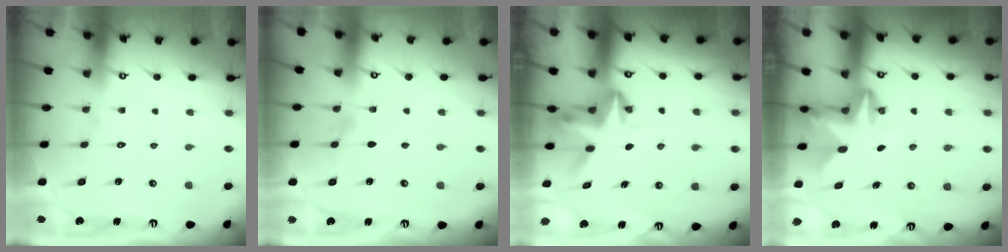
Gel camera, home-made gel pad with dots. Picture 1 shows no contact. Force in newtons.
{"total": 4.6, "press": 4.0, "slide": 2.3}
{"total": 3.8, "press": 3.8, "slide": 0.4}
{"total": 2.8, "press": 2.8, "slide": 0.5}